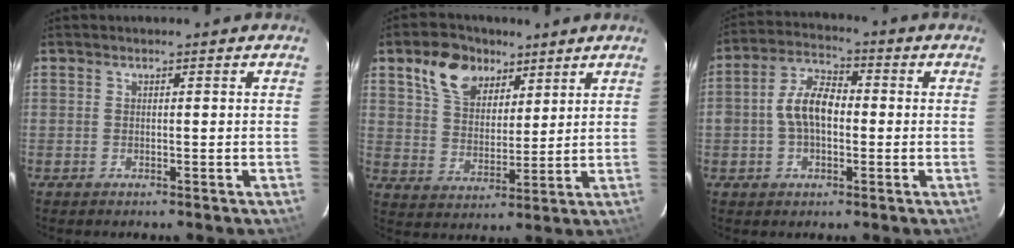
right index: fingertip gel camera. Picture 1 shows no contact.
{"total": 11.0, "force": [6.6, 6.9, 5.4], "torque": [-0.108, 0.033, 0.123]}
{"total": 8.4, "force": [-0.6, 5.0, 6.7], "torque": [-0.134, 0.020, -0.011]}